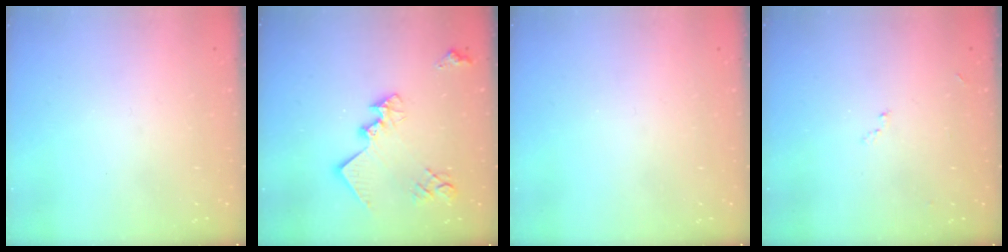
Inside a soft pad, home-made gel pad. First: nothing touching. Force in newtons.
{"total": 16.8, "press": 16.8, "slide": 0.5}
{"total": 0.0}
{"total": 9.6, "press": 9.6, "slide": 1.2}